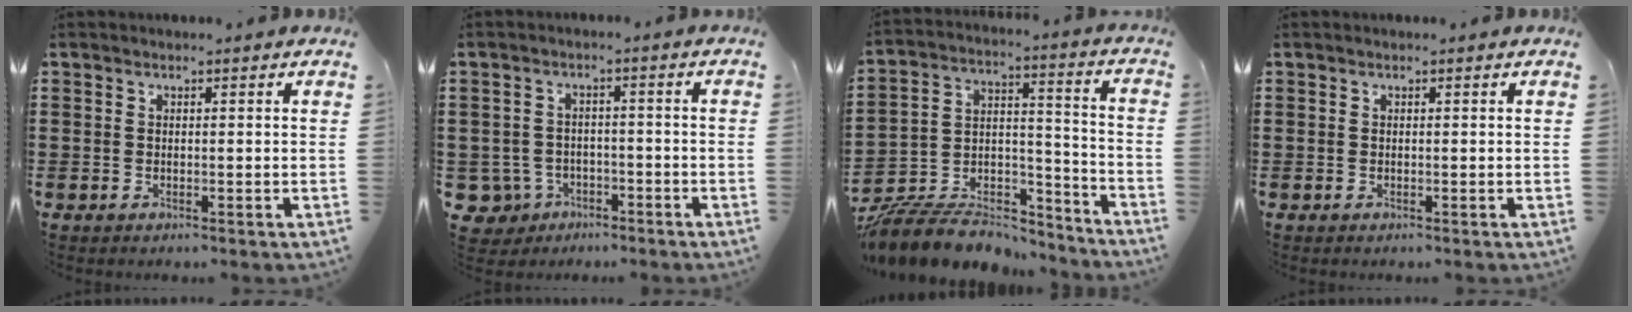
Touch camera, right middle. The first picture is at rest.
{"total": 3.9, "force": [-2.6, 2.7, 1.0], "torque": [-0.055, -0.007, -0.061]}
{"total": 9.4, "force": [-8.6, 3.1, 2.4], "torque": [-0.055, 0.018, -0.171]}
{"total": 0.0}